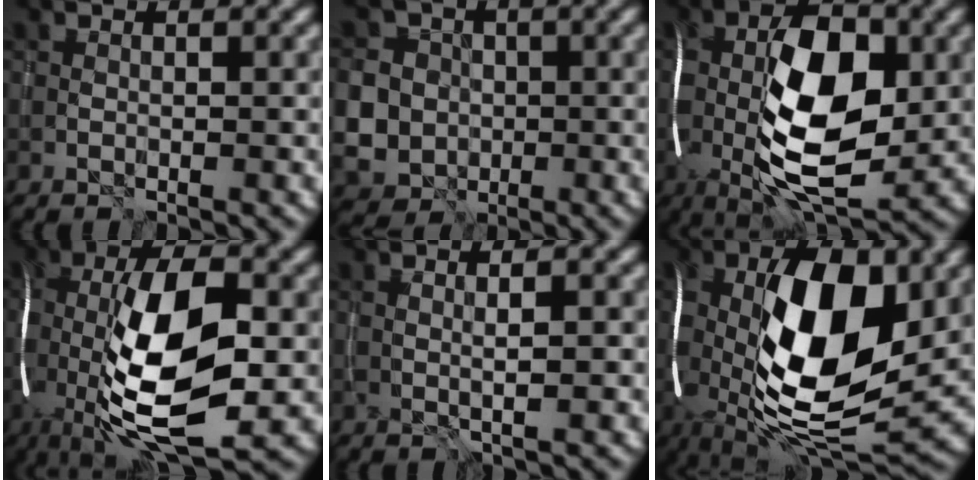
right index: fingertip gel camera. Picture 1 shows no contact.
{"total": 9.7, "force": [-1.5, 8.9, 3.5], "torque": [-0.088, -0.004, -0.058]}
{"total": 14.2, "force": [-0.5, 6.6, 12.6], "torque": [-0.212, 0.010, -0.016]}
{"total": 15.3, "force": [-2.4, 6.1, 13.8], "torque": [-0.266, 0.001, -0.047]}
{"total": 2.3, "force": [0.4, 0.7, 2.2], "torque": [-0.018, 0.003, -0.002]}
{"total": 16.3, "force": [-0.1, 7.4, 14.5], "torque": [-0.270, -0.002, -0.010]}